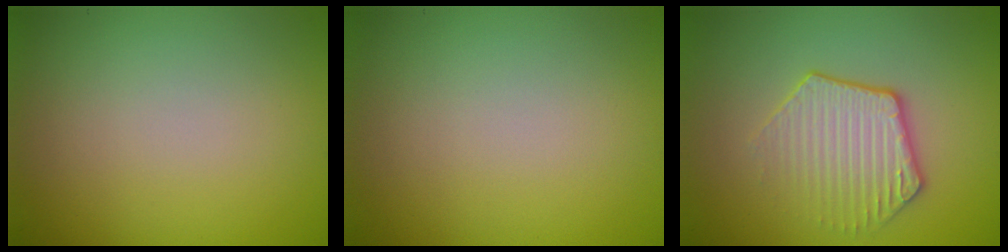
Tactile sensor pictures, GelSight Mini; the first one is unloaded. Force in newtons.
{"total": 0.0}
{"total": 3.6, "press": 3.2, "slide": 1.6}